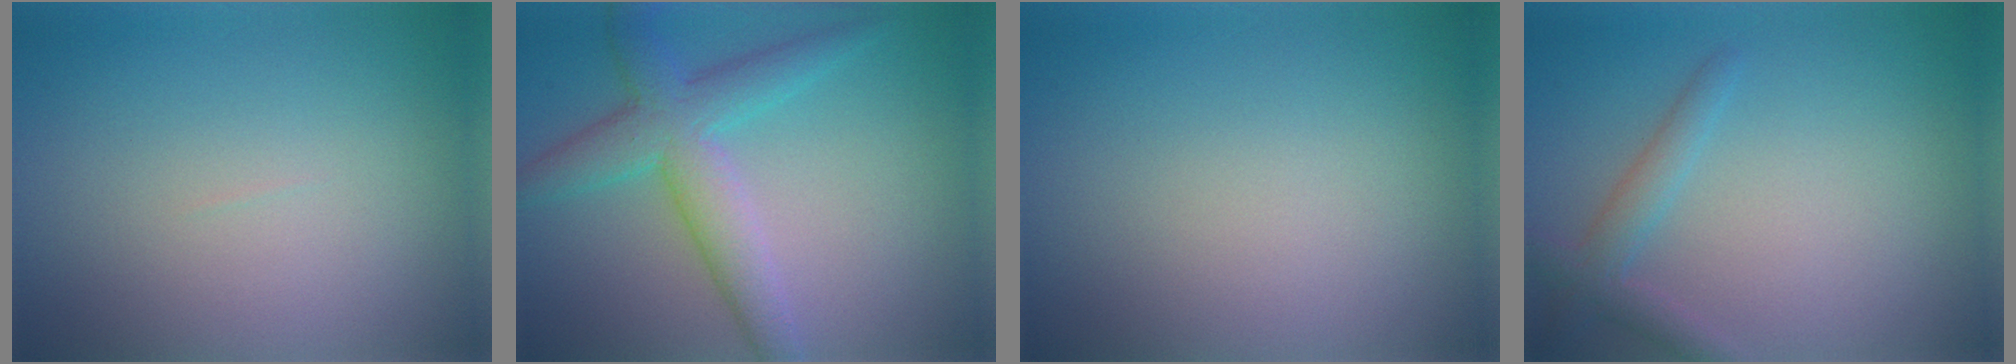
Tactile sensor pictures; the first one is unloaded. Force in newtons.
{"total": 5.3, "press": 5.3, "slide": 0.2}
{"total": 0.0}
{"total": 2.4, "press": 2.3, "slide": 0.1}